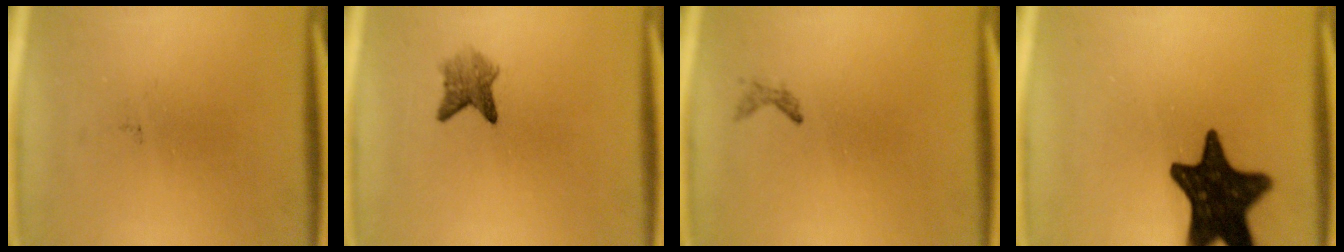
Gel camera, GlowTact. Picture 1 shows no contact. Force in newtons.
{"total": 2.9}
{"total": 0.7}
{"total": 18.2}